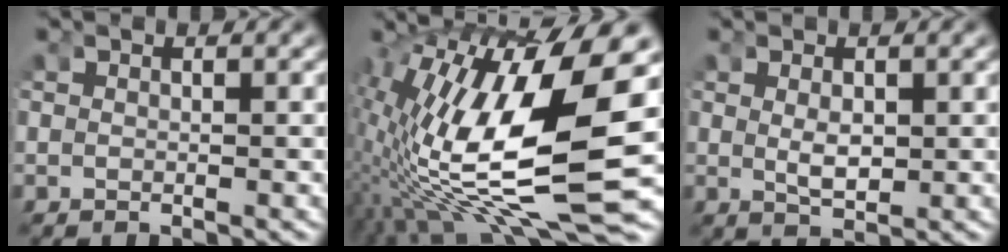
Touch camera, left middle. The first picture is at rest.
{"total": 17.3, "force": [-1.5, 7.0, 15.7], "torque": [-0.245, -0.003, -0.014]}
{"total": 1.9, "force": [0.0, 0.8, 1.7], "torque": [-0.038, -0.015, 0.013]}